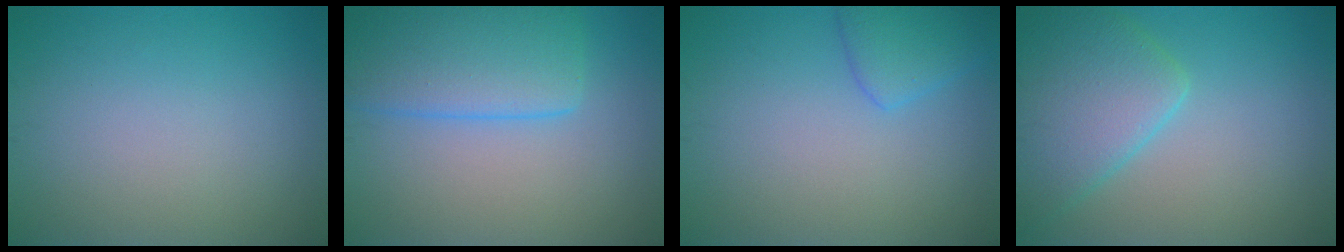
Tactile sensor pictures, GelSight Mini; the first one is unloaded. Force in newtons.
{"total": 6.5, "press": 6.5, "slide": 0.3}
{"total": 2.6, "press": 2.6, "slide": 0.2}
{"total": 6.4, "press": 6.4, "slide": 0.4}